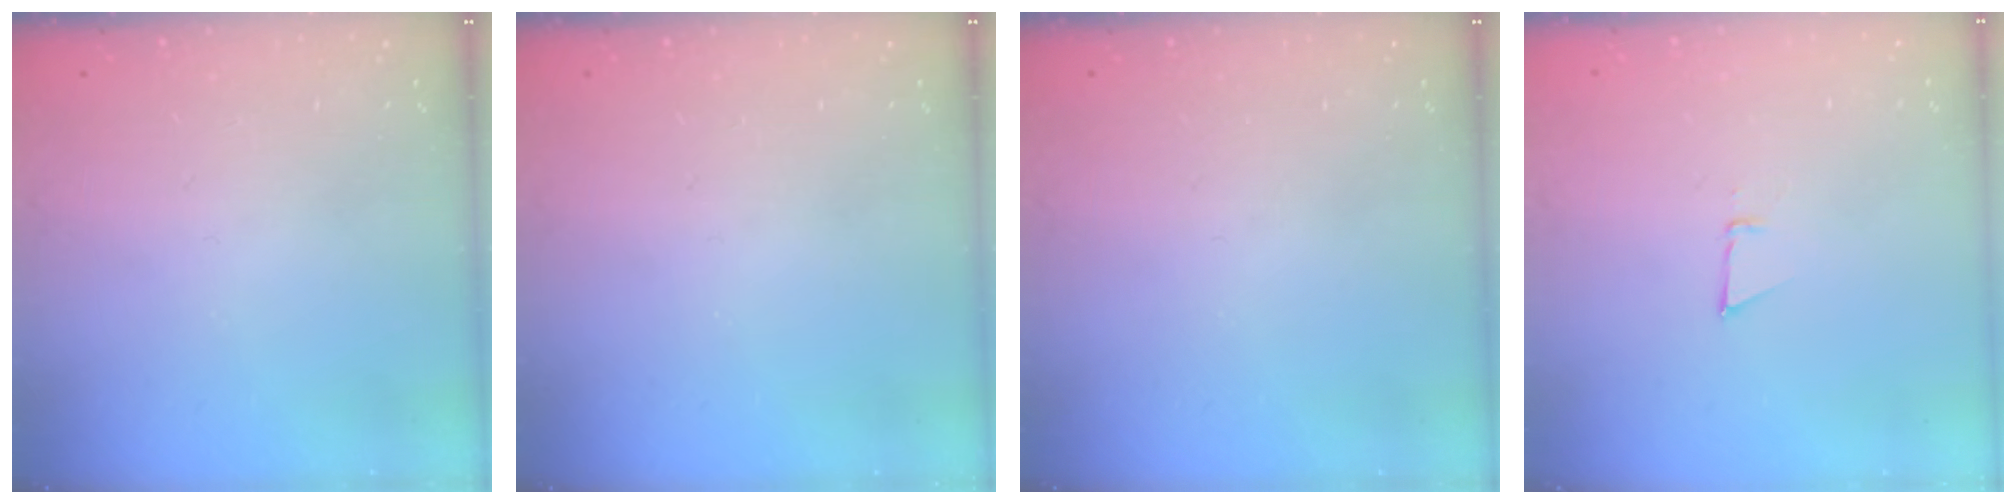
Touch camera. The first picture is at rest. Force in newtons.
{"total": 0.0}
{"total": 0.0}
{"total": 3.1, "press": 3.1, "slide": 0.6}